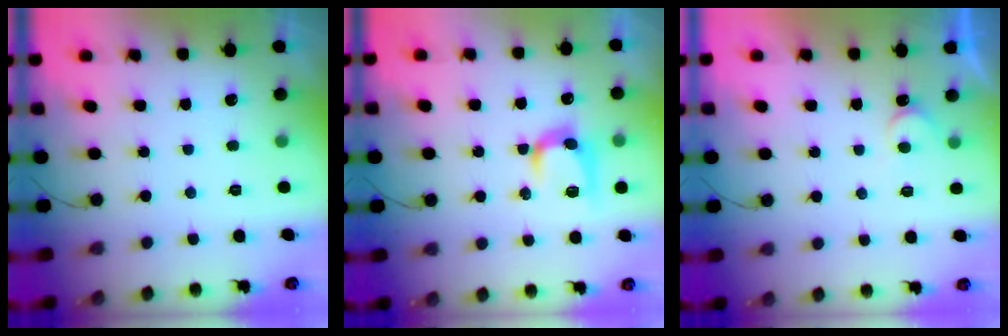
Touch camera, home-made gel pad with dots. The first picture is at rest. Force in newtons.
{"total": 10.6, "press": 10.6, "slide": 0.2}
{"total": 4.6, "press": 4.5, "slide": 0.4}